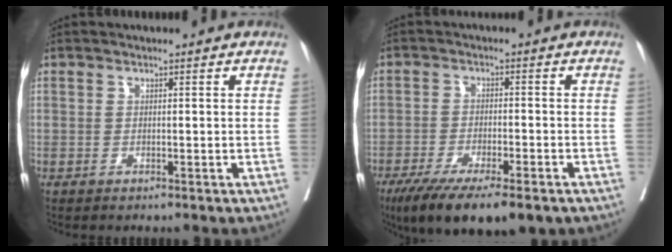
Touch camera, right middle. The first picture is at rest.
{"total": 14.5, "force": [-10.3, 3.6, 9.5], "torque": [-0.145, -0.026, -0.161]}